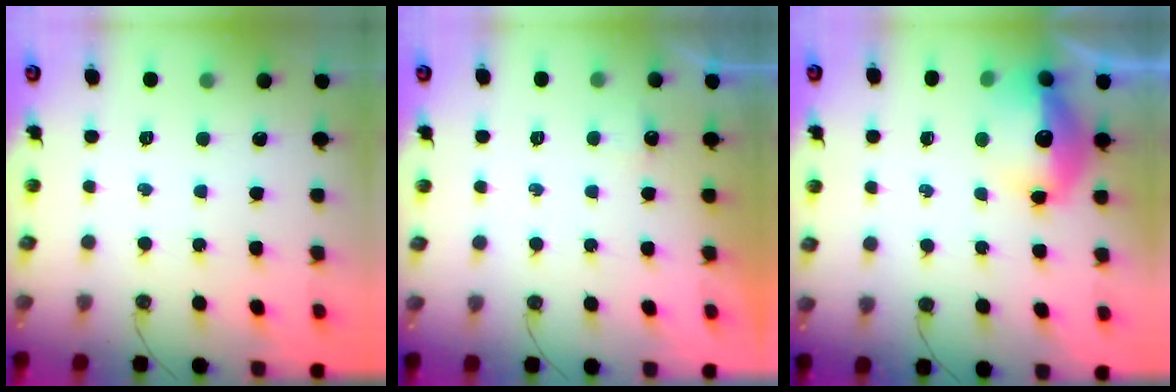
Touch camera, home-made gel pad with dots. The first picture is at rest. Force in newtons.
{"total": 2.7, "press": 2.6, "slide": 0.8}
{"total": 14.1, "press": 14.0, "slide": 1.3}